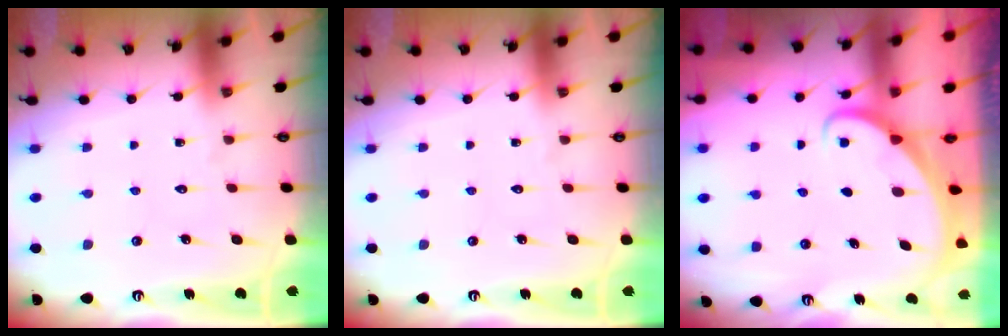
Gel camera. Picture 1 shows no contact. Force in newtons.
{"total": 0.0}
{"total": 1.8, "press": 1.8, "slide": 0.1}